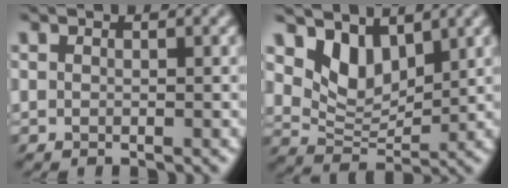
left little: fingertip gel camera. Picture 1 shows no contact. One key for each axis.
{"total": 4.2, "fx": 2.5, "fy": 2.0, "fz": 2.7, "tx": -0.049, "ty": -0.011, "tz": 0.035}